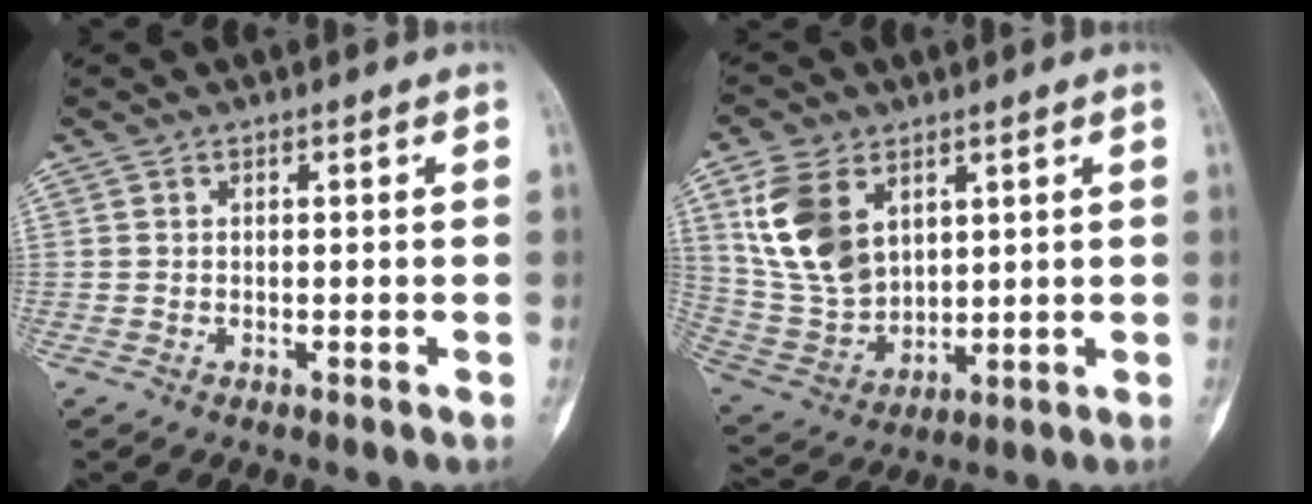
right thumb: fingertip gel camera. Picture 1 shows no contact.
{"total": 13.9, "force": [5.5, 9.1, 8.9], "torque": [-0.163, -0.019, 0.125]}